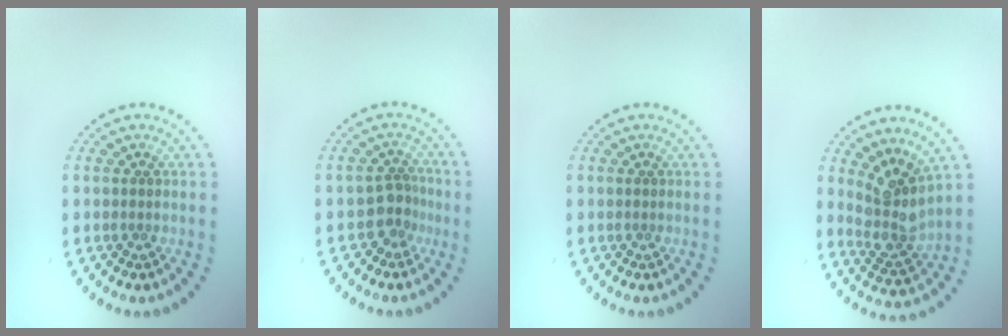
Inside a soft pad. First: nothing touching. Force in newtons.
{"total": 2.2, "press": 1.7, "slide": 1.5}
{"total": 0.0}
{"total": 3.8, "press": 2.9, "slide": 2.5}